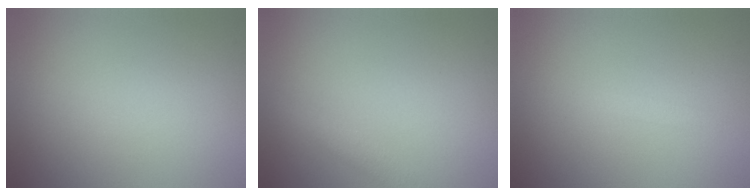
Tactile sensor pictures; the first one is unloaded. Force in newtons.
{"total": 1.6, "press": 1.6, "slide": 0.2}
{"total": 0.6, "press": 0.6, "slide": 0.1}